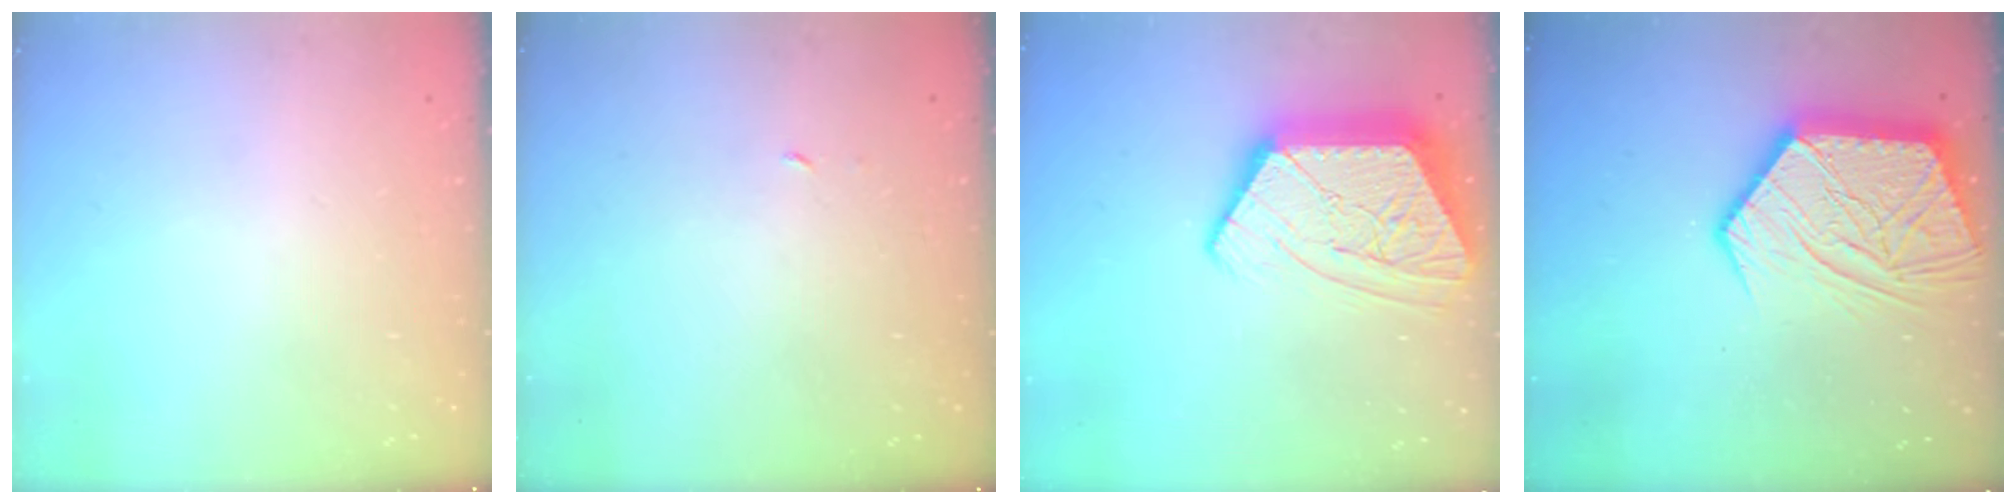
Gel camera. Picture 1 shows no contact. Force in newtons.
{"total": 1.8, "press": 1.8, "slide": 0.1}
{"total": 19.9, "press": 19.8, "slide": 1.5}
{"total": 19.1, "press": 19.0, "slide": 1.6}